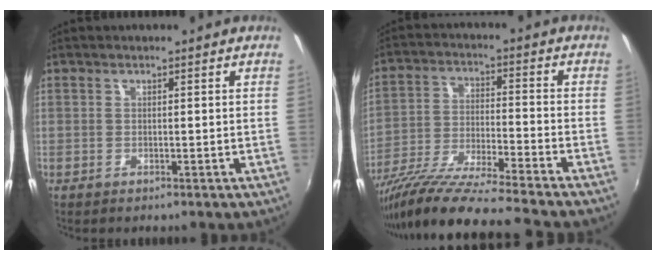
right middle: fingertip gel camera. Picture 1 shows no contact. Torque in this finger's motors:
{"motor_torque": [1.06, -1.08, 0.54, 0.21]}